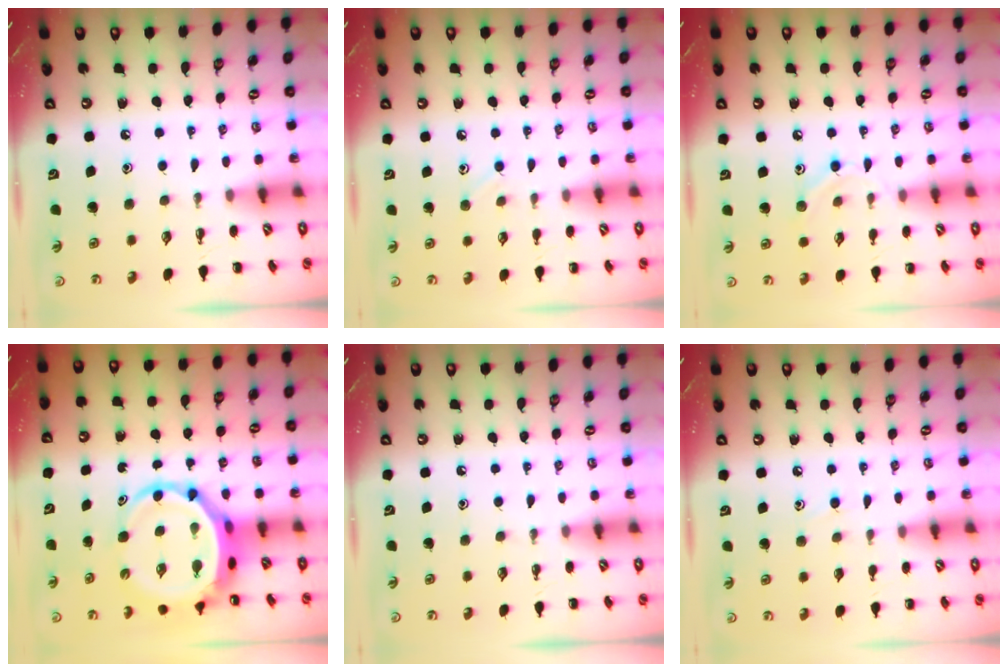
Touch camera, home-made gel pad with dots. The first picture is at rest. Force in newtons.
{"total": 4.2, "press": 3.9, "slide": 1.5}
{"total": 7.0, "press": 6.9, "slide": 1.2}
{"total": 7.7, "press": 7.4, "slide": 2.1}
{"total": 0.0}
{"total": 3.7, "press": 3.4, "slide": 1.3}